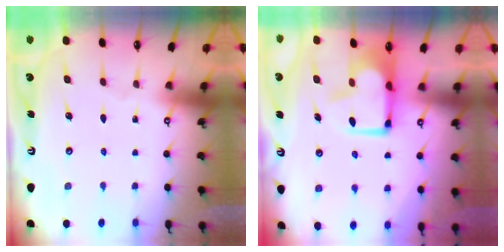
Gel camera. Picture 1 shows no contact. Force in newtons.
{"total": 2.6, "press": 2.3, "slide": 1.2}